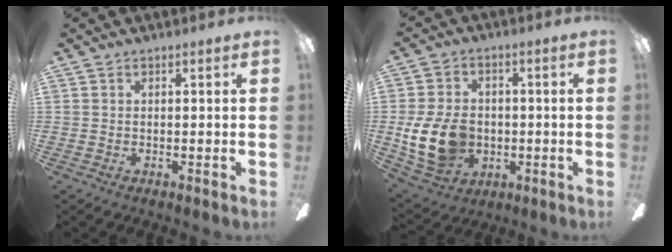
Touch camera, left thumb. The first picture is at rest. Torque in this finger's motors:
{"motor_torque": [0.61, 2.94, 1.49, -0.12, 0.14]}